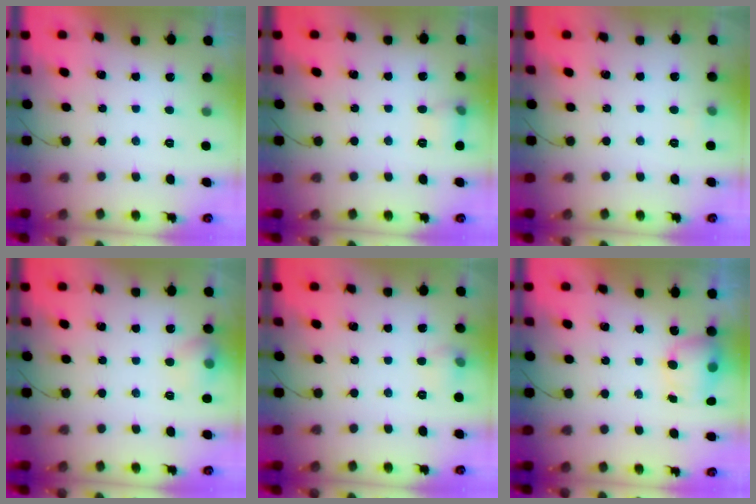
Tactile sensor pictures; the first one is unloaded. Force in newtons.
{"total": 7.5, "press": 7.3, "slide": 1.8}
{"total": 3.7, "press": 3.5, "slide": 1.2}
{"total": 8.5, "press": 8.3, "slide": 1.5}
{"total": 6.5, "press": 5.9, "slide": 2.7}
{"total": 6.3, "press": 6.2, "slide": 0.7}